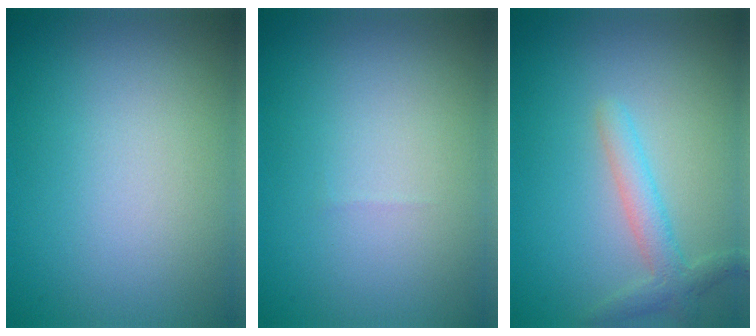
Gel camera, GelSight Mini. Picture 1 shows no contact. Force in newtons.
{"total": 0.0}
{"total": 2.6, "press": 2.5, "slide": 0.2}